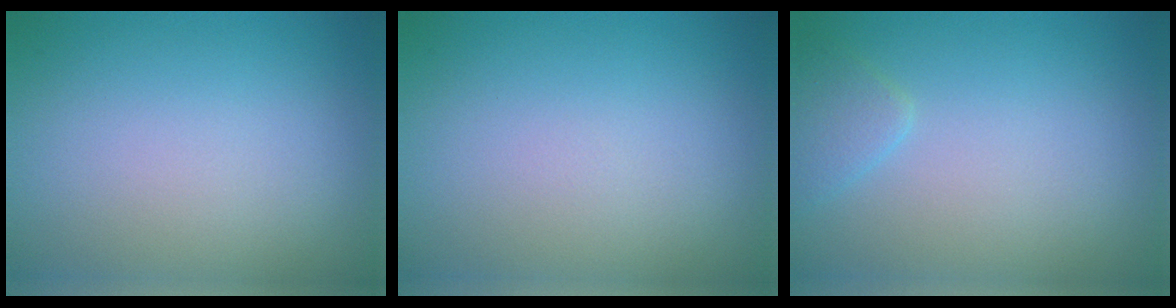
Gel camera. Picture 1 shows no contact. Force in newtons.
{"total": 0.0}
{"total": 1.5, "press": 1.5, "slide": 0.1}